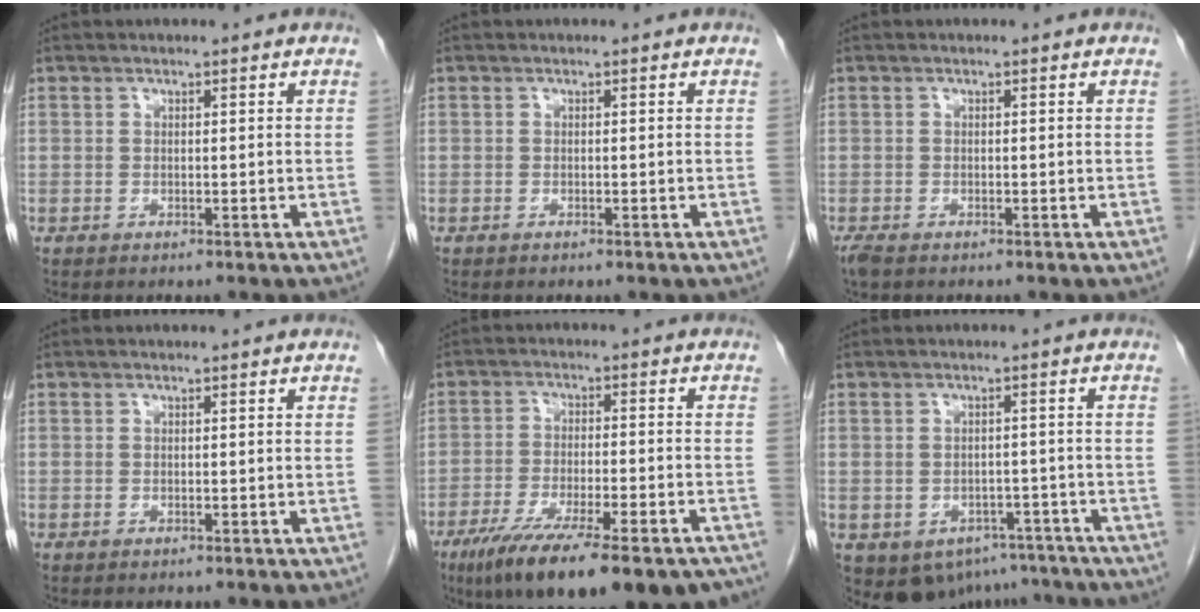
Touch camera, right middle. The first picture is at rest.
{"total": 0.0}
{"total": 1.9, "force": [-1.4, 0.8, 1.0], "torque": [-0.025, -0.006, -0.023]}
{"total": 0.0}
{"total": 20.6, "force": [-15.2, 4.0, 13.3], "torque": [-0.177, -0.026, -0.228]}
{"total": 11.5, "force": [-7.3, 8.2, 3.6], "torque": [-0.071, 0.009, -0.081]}